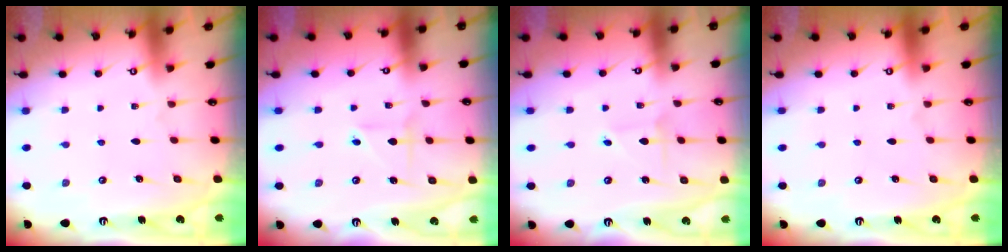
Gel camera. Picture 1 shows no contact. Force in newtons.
{"total": 2.4, "press": 2.2, "slide": 1.0}
{"total": 1.4, "press": 1.4, "slide": 0.1}
{"total": 0.0}